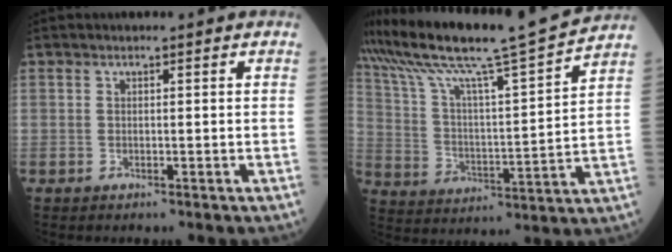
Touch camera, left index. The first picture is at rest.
{"total": 18.2, "force": [16.3, -1.6, 8.0], "torque": [-0.153, -0.020, 0.264]}